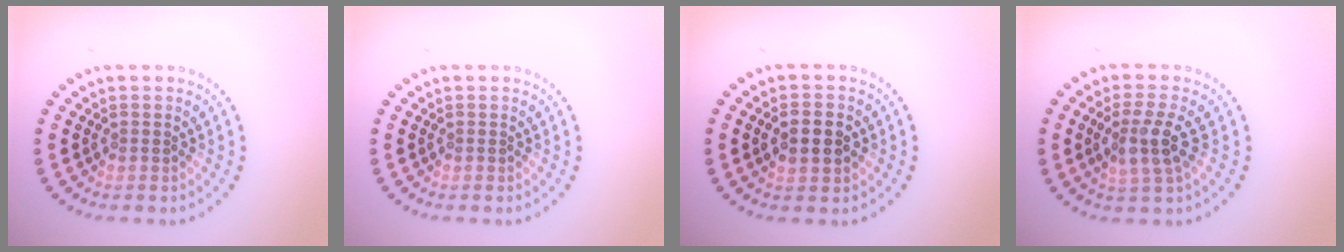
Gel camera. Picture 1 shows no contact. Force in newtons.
{"total": 0.0}
{"total": 2.9, "press": 2.9, "slide": 0.1}
{"total": 3.2, "press": 2.9, "slide": 1.5}